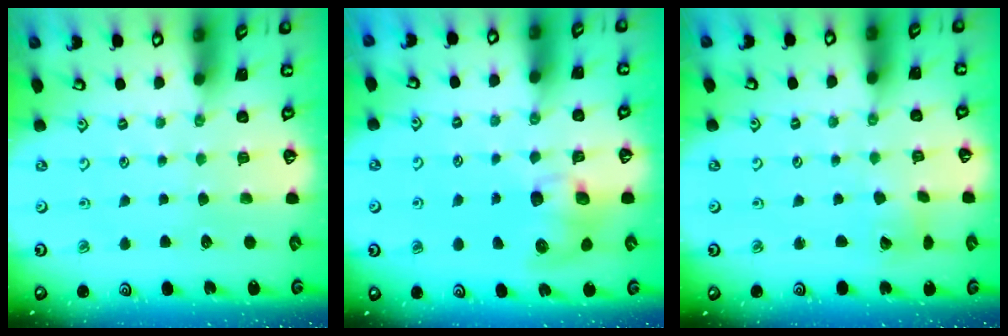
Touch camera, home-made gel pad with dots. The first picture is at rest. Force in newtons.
{"total": 8.2, "press": 8.1, "slide": 1.2}
{"total": 3.6, "press": 3.6, "slide": 0.3}